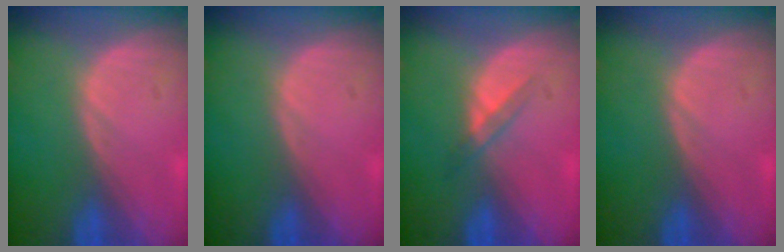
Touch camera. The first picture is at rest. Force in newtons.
{"total": 0.0}
{"total": 2.3, "press": 2.0, "slide": 1.0}
{"total": 0.0}